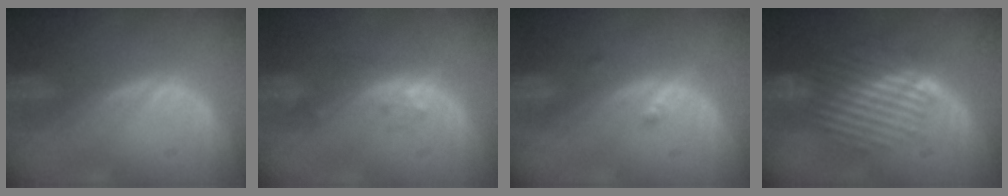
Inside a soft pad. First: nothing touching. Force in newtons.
{"total": 2.3, "press": 2.2, "slide": 0.3}
{"total": 1.9, "press": 1.5, "slide": 1.0}
{"total": 9.1, "press": 8.1, "slide": 4.3}